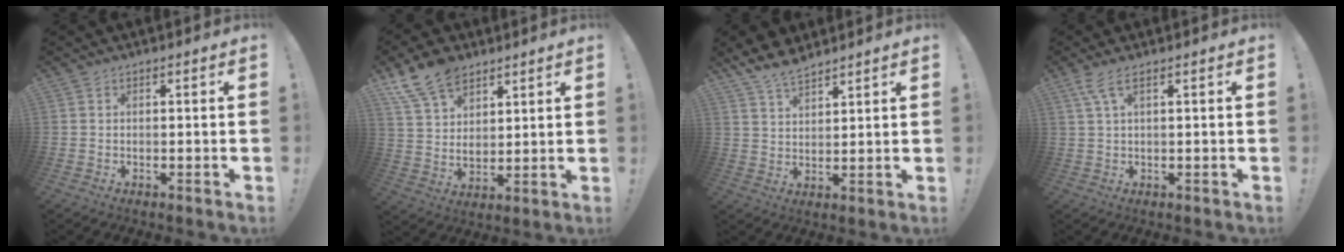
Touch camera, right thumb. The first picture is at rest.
{"total": 12.7, "force": [8.8, 7.5, 5.2], "torque": [-0.100, -0.048, 0.170]}
{"total": 7.4, "force": [6.3, 2.6, 3.0], "torque": [-0.057, -0.030, 0.118]}
{"total": 4.0, "force": [1.9, 0.9, 3.4], "torque": [-0.069, -0.003, 0.033]}